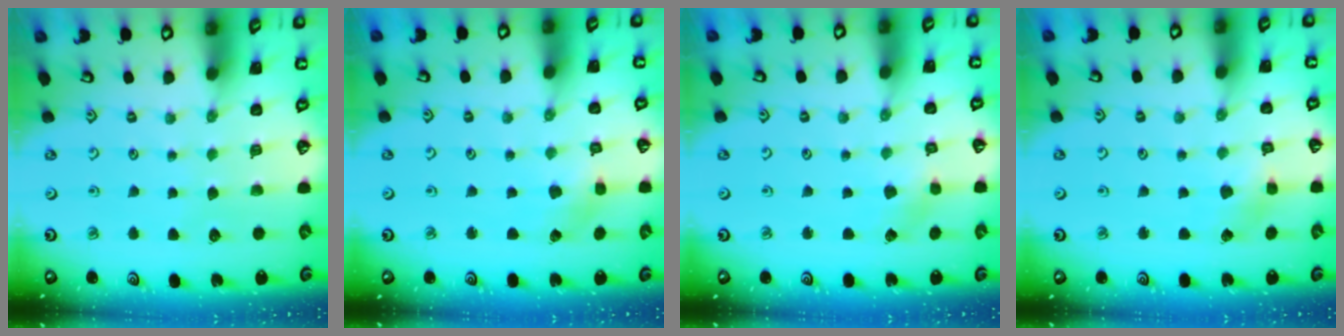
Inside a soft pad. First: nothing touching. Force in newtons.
{"total": 2.1, "press": 2.1, "slide": 0.3}
{"total": 2.8, "press": 2.8, "slide": 0.1}
{"total": 3.1, "press": 3.1, "slide": 0.2}